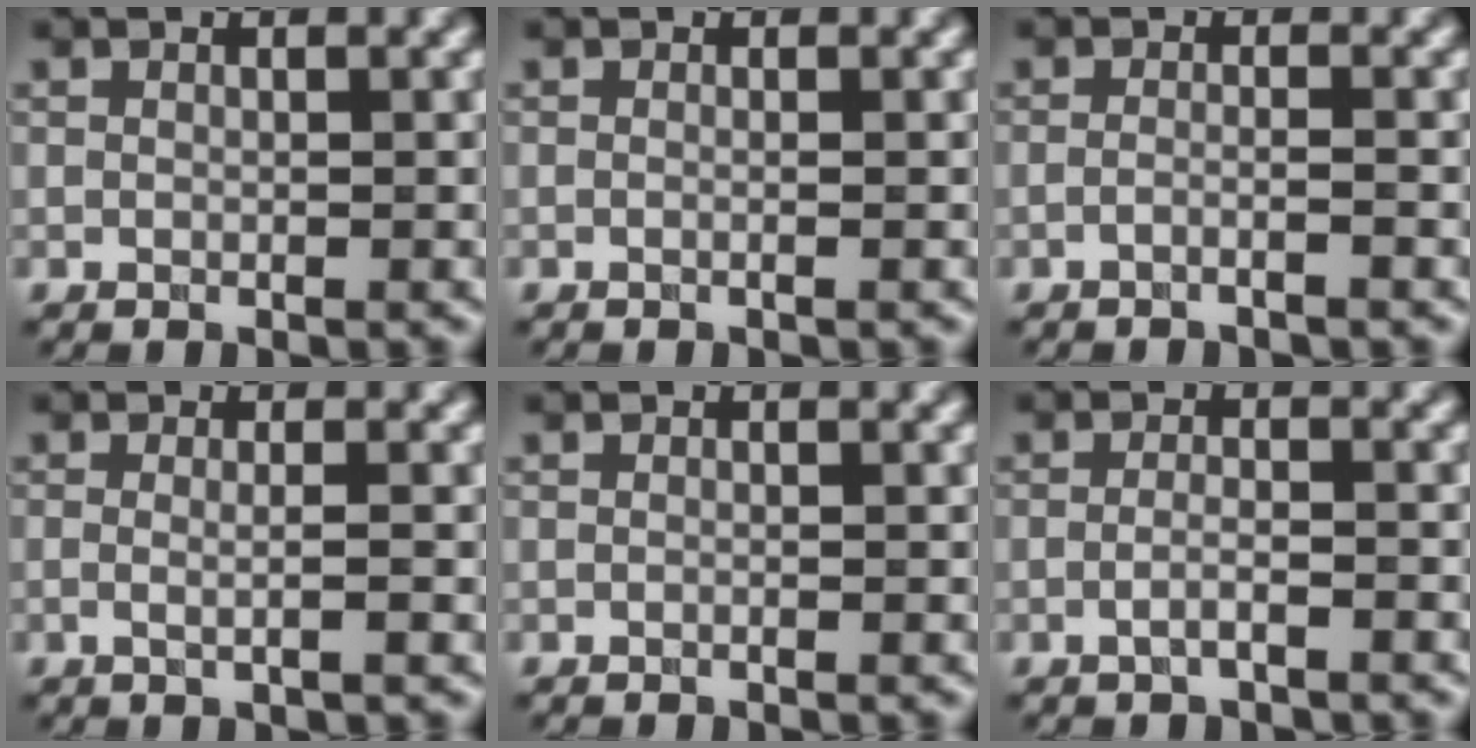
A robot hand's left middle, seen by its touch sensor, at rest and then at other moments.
{"total": 0.9, "force": [0.0, 0.5, 0.8], "torque": [-0.008, -0.013, -0.013]}
{"total": 1.5, "force": [-0.8, 0.3, 1.2], "torque": [-0.012, -0.003, -0.025]}
{"total": 2.1, "force": [0.0, 0.7, 2.0], "torque": [-0.023, -0.009, -0.016]}
{"total": 0.0}
{"total": 1.4, "force": [-0.8, 0.3, 1.2], "torque": [-0.022, -0.001, -0.018]}